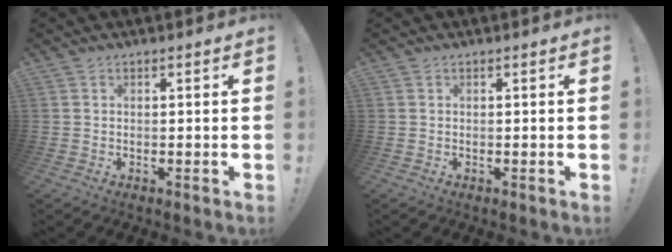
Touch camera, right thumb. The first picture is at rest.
{"total": 0.0}